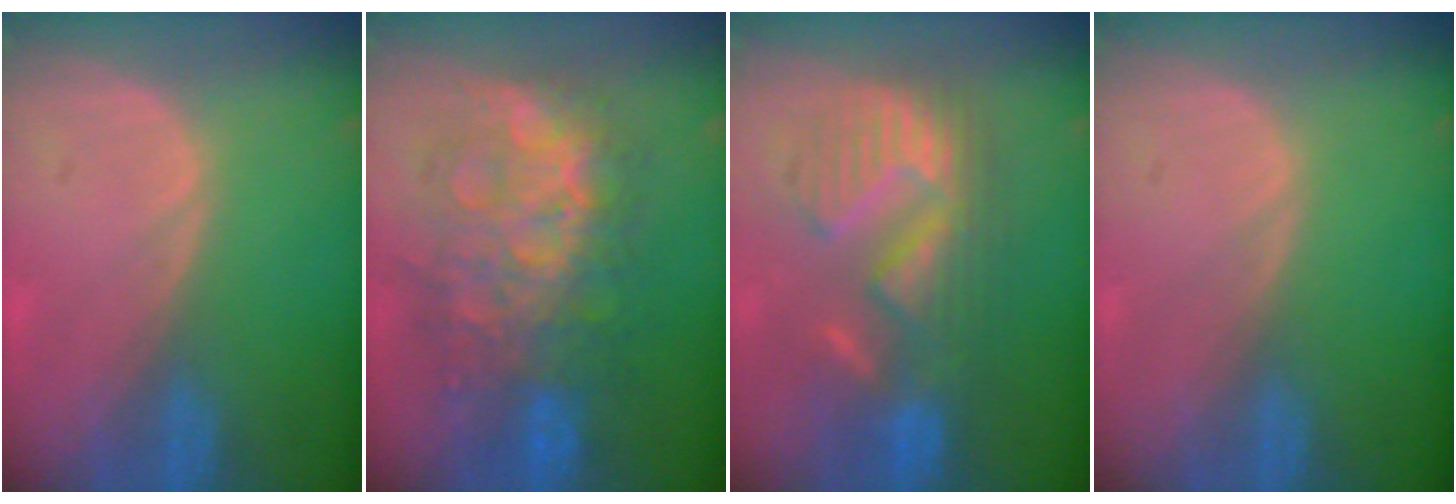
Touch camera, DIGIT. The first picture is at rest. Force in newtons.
{"total": 11.8, "press": 11.8, "slide": 1.2}
{"total": 9.9, "press": 9.9, "slide": 0.5}
{"total": 0.0}